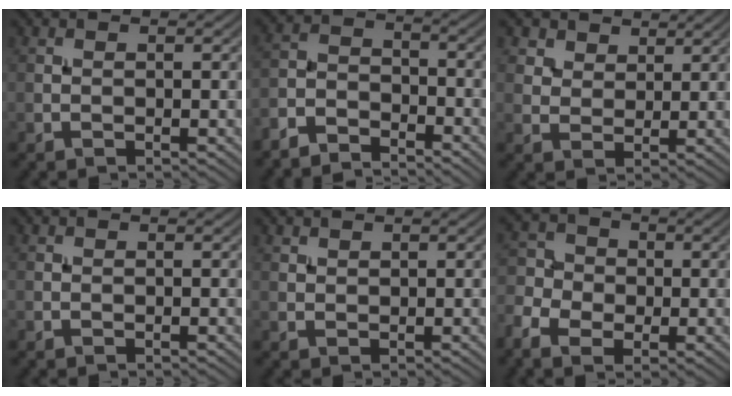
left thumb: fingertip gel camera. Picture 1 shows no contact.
{"total": 5.4, "force": [-4.9, 1.7, 1.5], "torque": [-0.028, -0.002, -0.110]}
{"total": 4.7, "force": [3.2, 3.0, 1.7], "torque": [-0.051, -0.015, 0.073]}
{"total": 0.0}
{"total": 0.9, "force": [0.8, 0.4, 0.2], "torque": [-0.006, 0.001, 0.018]}
{"total": 6.2, "force": [-2.1, 4.7, 3.4], "torque": [-0.077, -0.009, -0.046]}